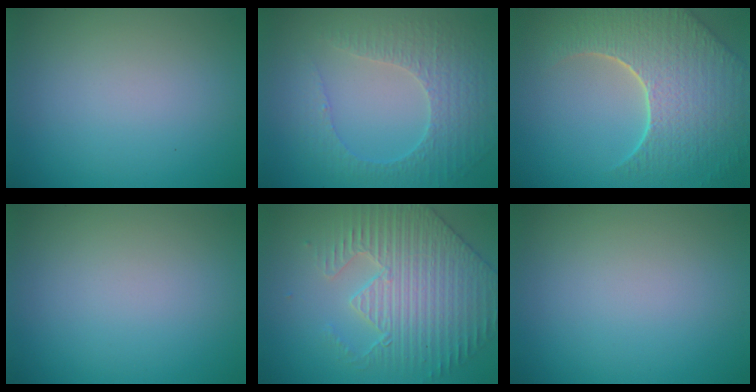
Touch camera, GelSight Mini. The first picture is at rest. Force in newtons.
{"total": 4.7, "press": 3.3, "slide": 3.3}
{"total": 8.6, "press": 6.2, "slide": 6.0}
{"total": 0.0}
{"total": 4.4, "press": 4.4, "slide": 0.3}
{"total": 0.0}